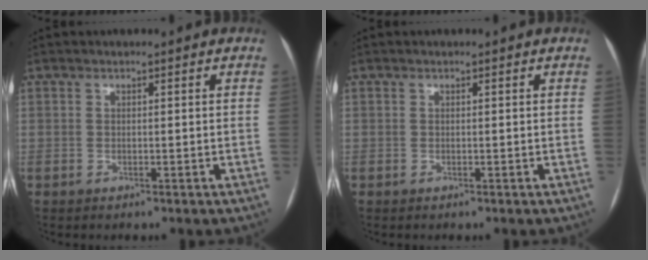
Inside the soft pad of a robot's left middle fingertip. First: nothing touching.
{"total": 0.0}